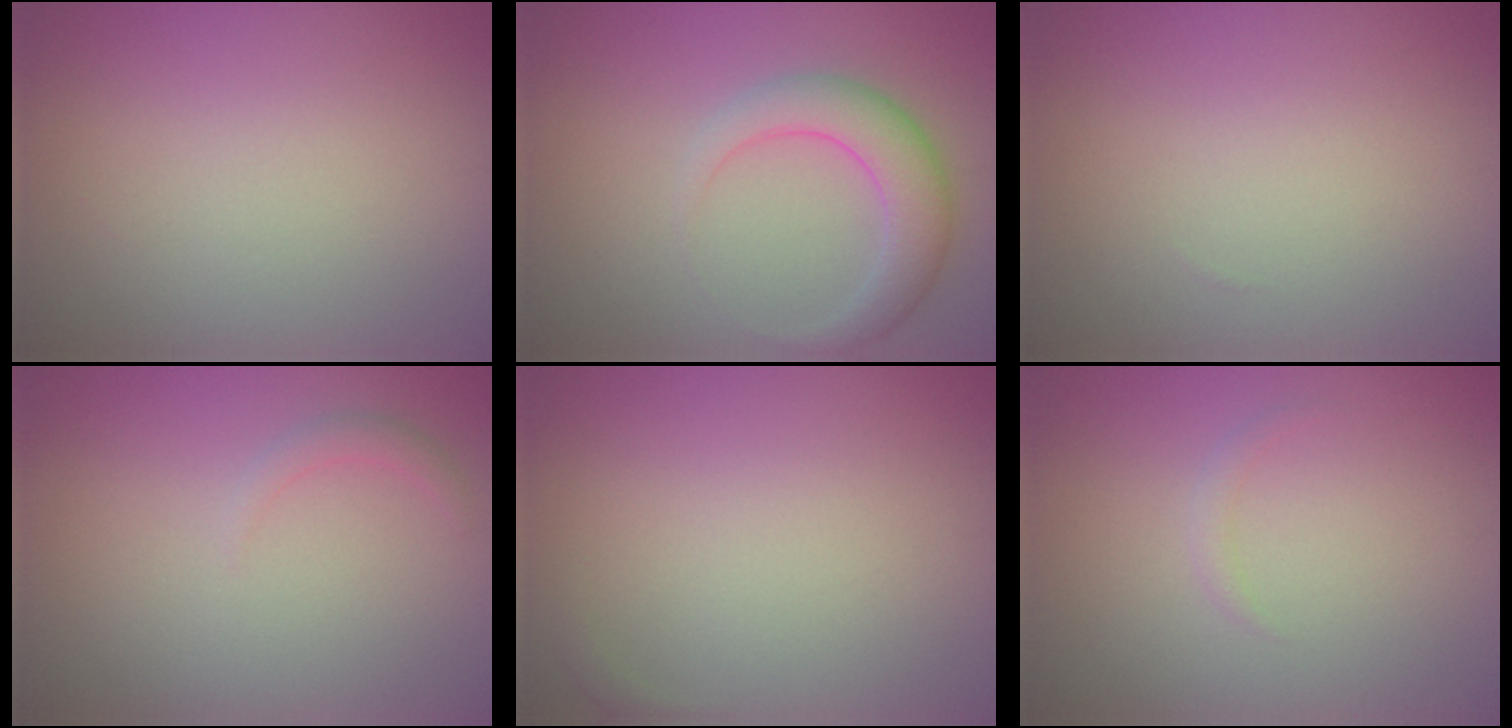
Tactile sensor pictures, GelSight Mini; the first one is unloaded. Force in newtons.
{"total": 4.1, "press": 4.1, "slide": 0.1}
{"total": 0.0}
{"total": 1.0, "press": 1.0, "slide": 0.0}
{"total": 0.6, "press": 0.6, "slide": 0.1}
{"total": 0.8, "press": 0.8, "slide": 0.0}